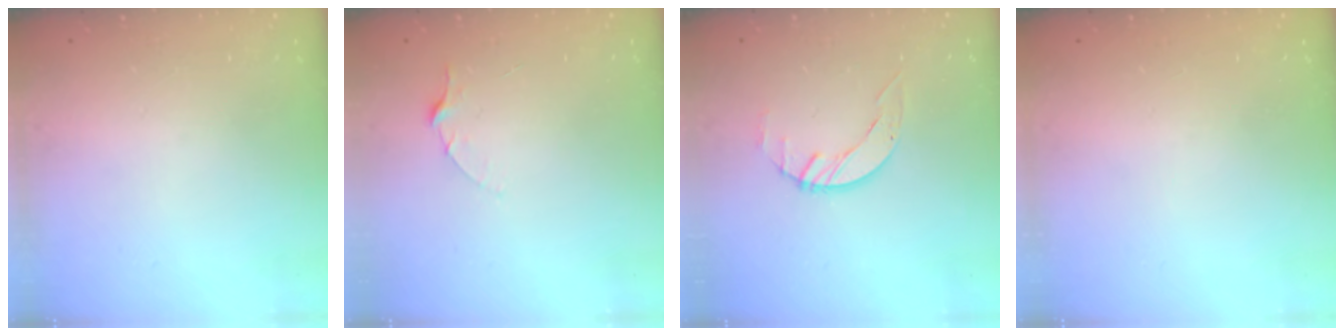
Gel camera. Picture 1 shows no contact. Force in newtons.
{"total": 5.2, "press": 5.2, "slide": 0.5}
{"total": 2.9, "press": 2.8, "slide": 0.3}
{"total": 0.0}